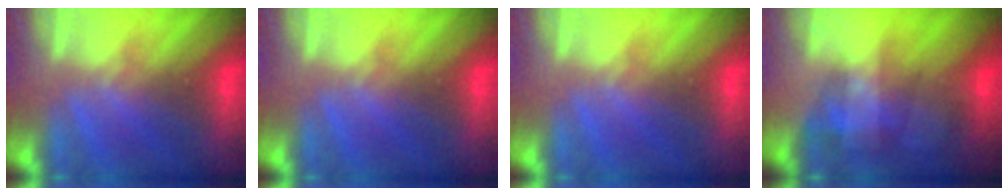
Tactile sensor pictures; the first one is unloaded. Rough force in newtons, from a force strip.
{"total": 0.0}
{"total": 0.0}
{"total": 4.7}